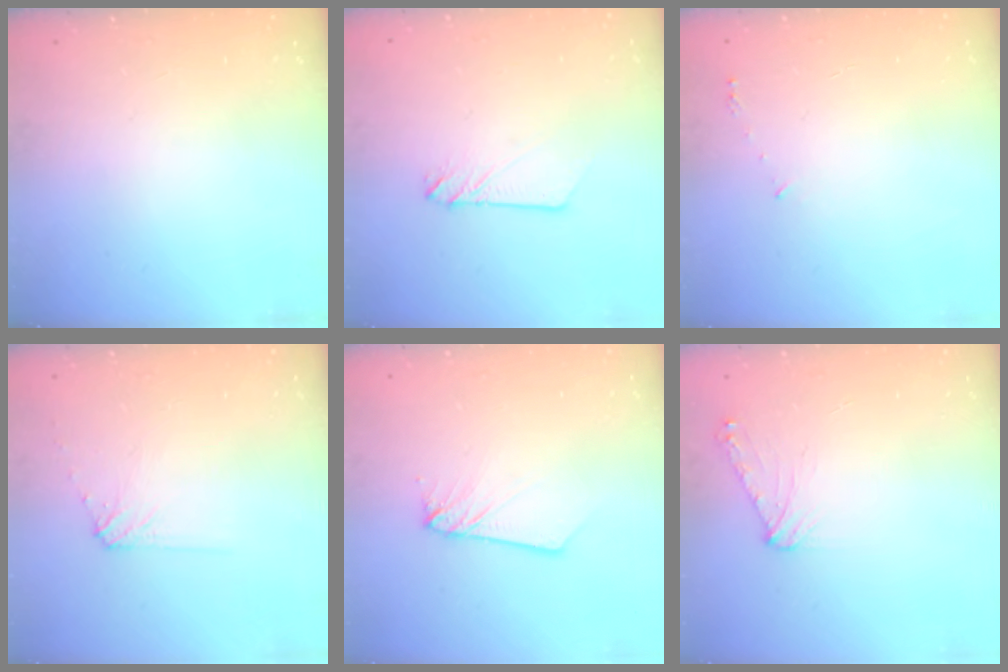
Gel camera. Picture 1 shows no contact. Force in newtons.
{"total": 2.3, "press": 2.3, "slide": 0.3}
{"total": 3.2, "press": 3.2, "slide": 0.2}
{"total": 5.5, "press": 5.4, "slide": 0.7}
{"total": 2.6, "press": 2.6, "slide": 0.2}
{"total": 6.7, "press": 6.6, "slide": 1.1}